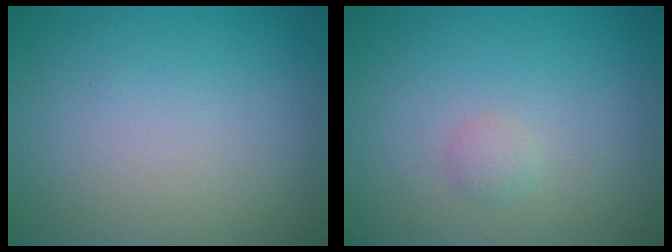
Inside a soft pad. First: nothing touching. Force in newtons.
{"total": 0.9, "press": 0.9, "slide": 0.0}